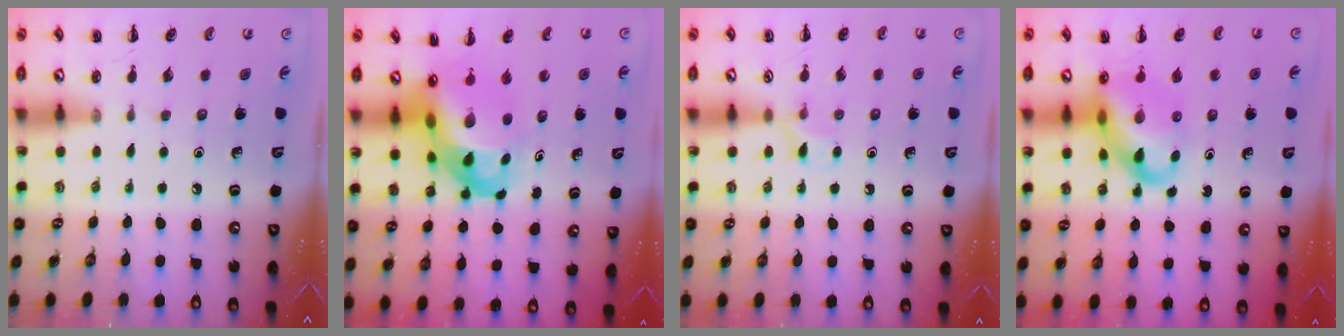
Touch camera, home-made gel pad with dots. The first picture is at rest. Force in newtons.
{"total": 9.5, "press": 9.1, "slide": 2.7}
{"total": 4.5, "press": 4.2, "slide": 1.6}
{"total": 12.5, "press": 11.9, "slide": 3.5}